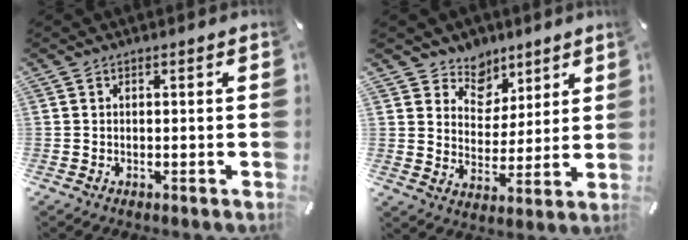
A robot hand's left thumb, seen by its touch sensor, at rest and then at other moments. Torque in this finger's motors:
{"motor_torque": [1.65, 1.56, 1.43, -1.34, 0.07]}